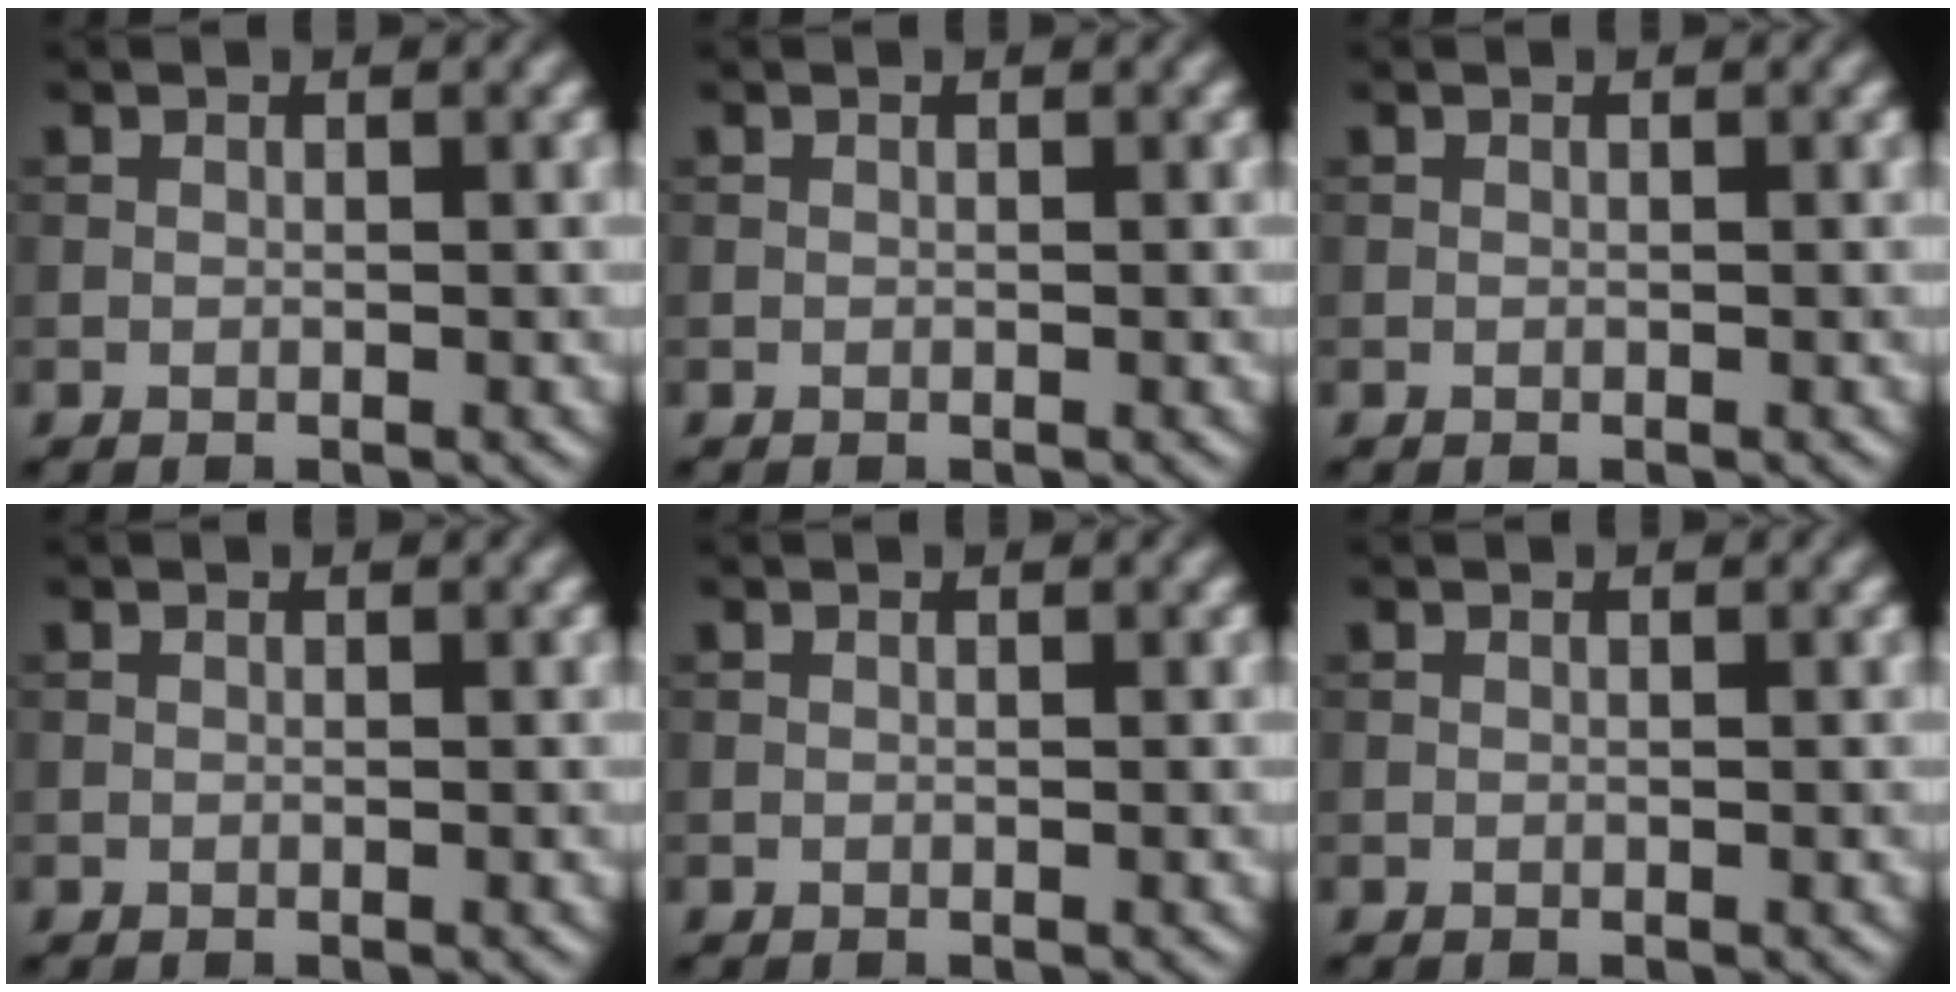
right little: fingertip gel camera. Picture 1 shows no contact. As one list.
[{"total": 0.0}, {"total": 0.0}, {"total": 0.0}, {"total": 0.0}, {"total": 0.0}]